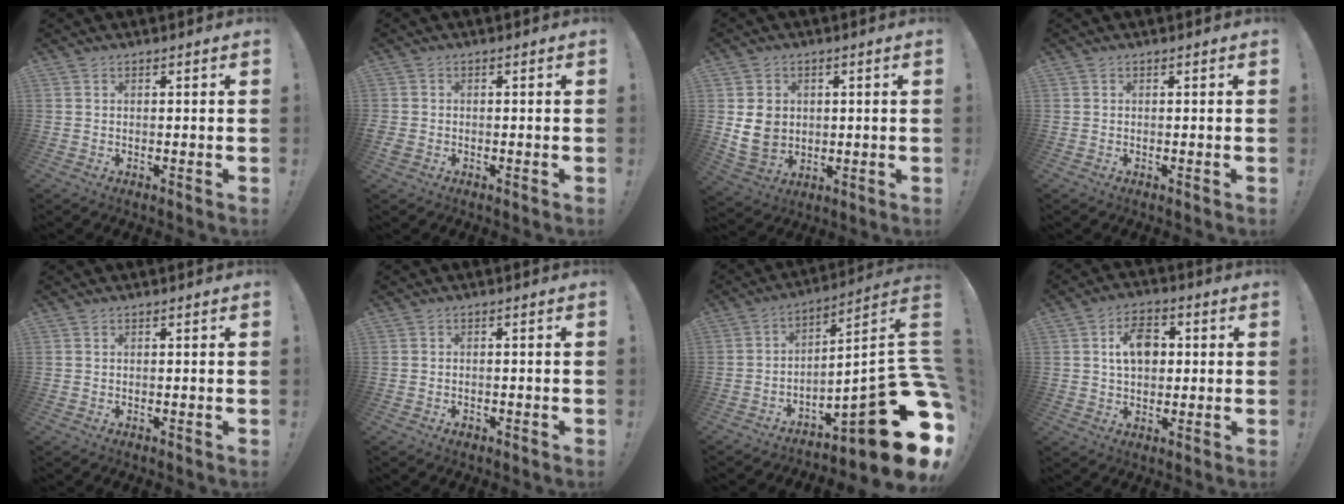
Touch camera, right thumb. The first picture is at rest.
{"total": 1.8, "force": [-0.7, 1.5, 0.7], "torque": [-0.015, 0.005, -0.010]}
{"total": 8.5, "force": [1.9, 7.5, 3.6], "torque": [-0.052, -0.001, 0.039]}
{"total": 0.0}
{"total": 0.0}
{"total": 0.9, "force": [-0.6, 0.6, 0.4], "torque": [-0.004, 0.003, -0.011]}
{"total": 19.7, "force": [-7.8, 4.4, 17.6], "torque": [-0.214, 0.005, -0.122]}
{"total": 9.3, "force": [2.0, 6.7, 6.2], "torque": [-0.078, 0.001, 0.034]}